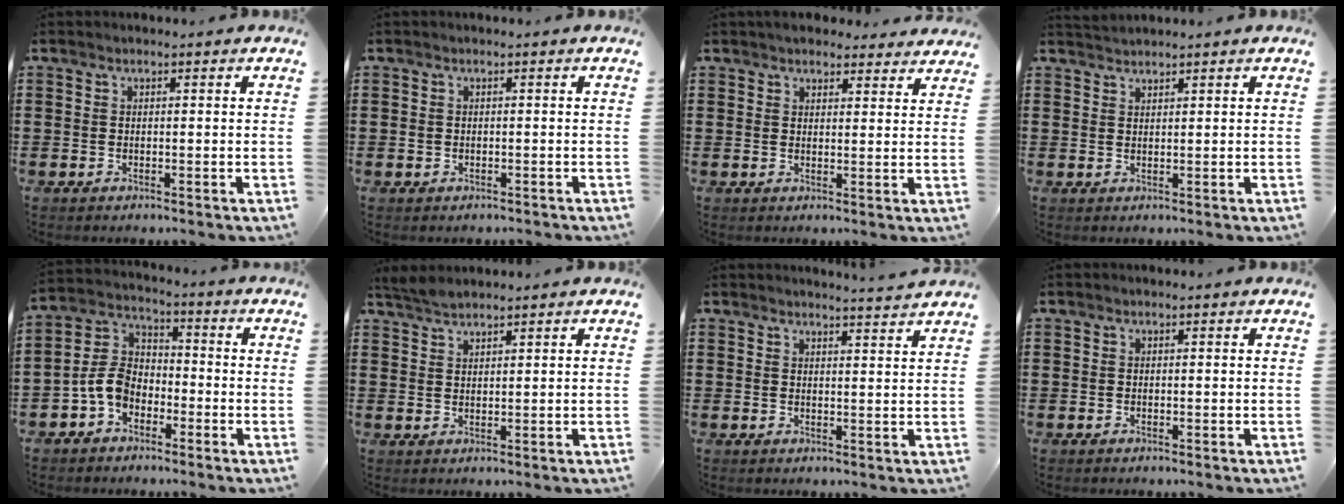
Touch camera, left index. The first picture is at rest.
{"total": 0.8, "force": [-0.4, 0.7, 0.1], "torque": [-0.004, 0.003, -0.010]}
{"total": 3.2, "force": [3.0, 1.0, 0.4], "torque": [-0.007, -0.007, 0.057]}
{"total": 1.4, "force": [1.4, 0.0, 0.1], "torque": [-0.006, 0.002, 0.029]}
{"total": 6.7, "force": [-3.1, 4.6, 3.8], "torque": [-0.114, 0.006, -0.072]}
{"total": 2.0, "force": [2.0, 0.1, 0.4], "torque": [-0.014, 0.002, 0.039]}
{"total": 2.6, "force": [2.6, -0.5, 0.2], "torque": [-0.004, -0.014, 0.046]}
{"total": 0.0}